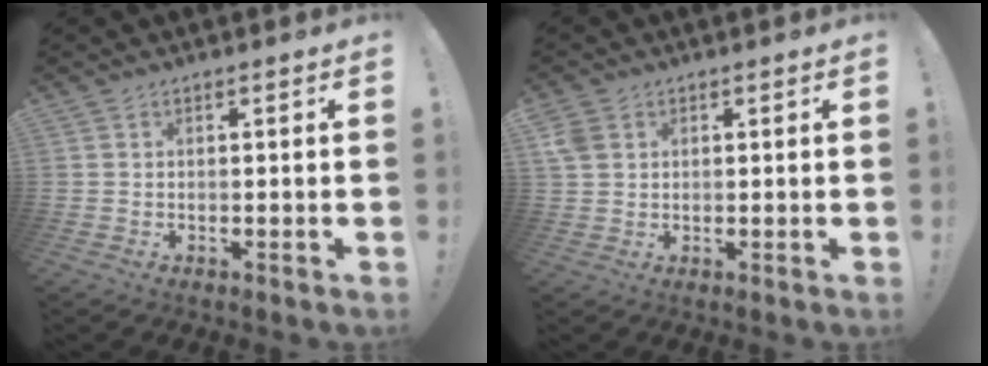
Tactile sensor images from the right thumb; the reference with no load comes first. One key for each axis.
{"total": 4.5, "fx": 2.1, "fy": 3.4, "fz": 2.0, "tx": -0.043, "ty": -0.001, "tz": 0.042}